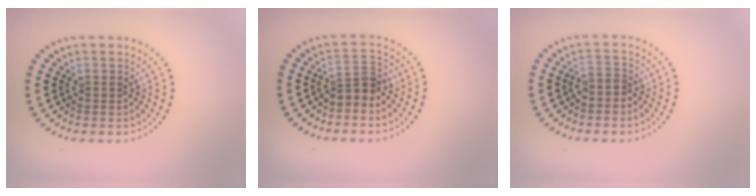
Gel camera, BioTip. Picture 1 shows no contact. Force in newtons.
{"total": 2.3, "press": 1.8, "slide": 1.5}
{"total": 1.0, "press": 0.7, "slide": 0.7}